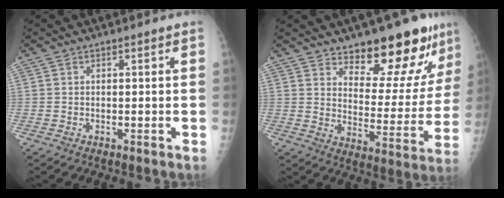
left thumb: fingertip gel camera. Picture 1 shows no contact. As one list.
[{"total": 16.8, "force": [13.1, 6.0, 8.7], "torque": [-0.066, -0.105, 0.186]}]